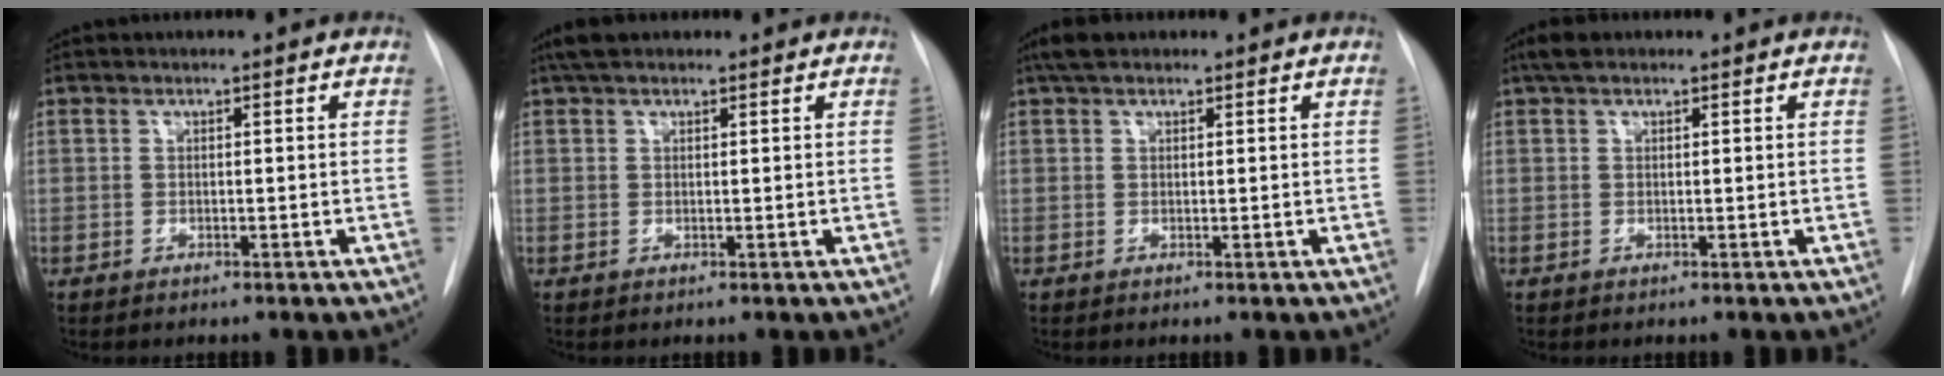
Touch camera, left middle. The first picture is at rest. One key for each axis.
{"total": 3.4, "fx": 2.7, "fy": 1.5, "fz": 1.5, "tx": -0.029, "ty": 0.023, "tz": 0.046}
{"total": 3.3, "fx": 2.5, "fy": 1.5, "fz": 1.5, "tx": -0.029, "ty": 0.021, "tz": 0.042}
{"total": 2.4, "fx": 1.7, "fy": 1.1, "fz": 1.3, "tx": -0.023, "ty": 0.019, "tz": 0.030}